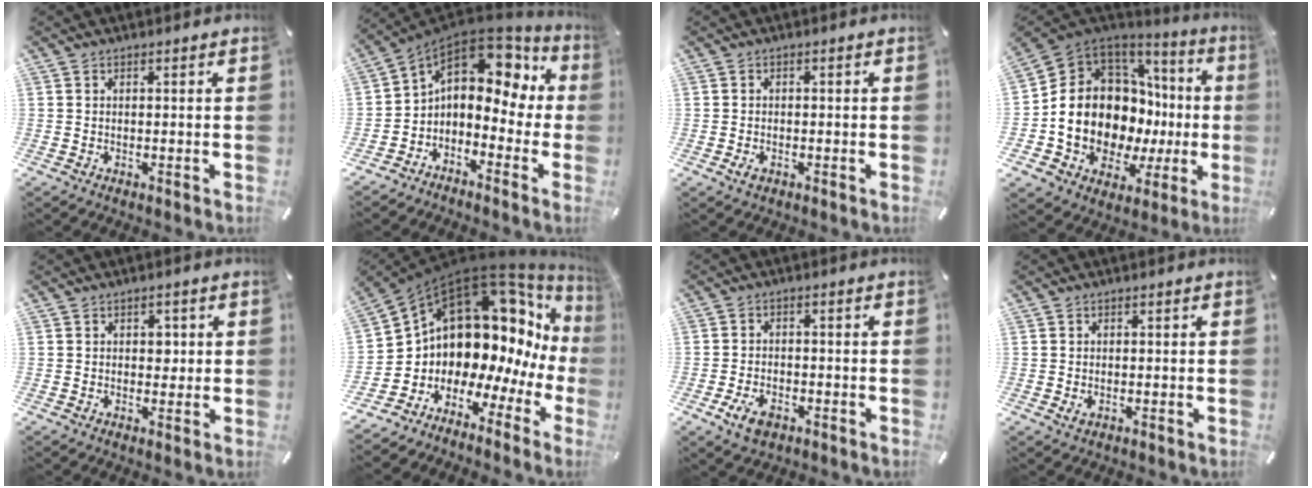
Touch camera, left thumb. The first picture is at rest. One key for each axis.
{"total": 9.5, "fx": 3.4, "fy": 6.8, "fz": 5.8, "tx": -0.101, "ty": -0.038, "tz": 0.056}
{"total": 1.8, "fx": -0.8, "fy": 1.1, "fz": 1.2, "tx": -0.022, "ty": 0.003, "tz": -0.015}
{"total": 18.1, "fx": 0.3, "fy": 14.0, "fz": 11.4, "tx": -0.211, "ty": -0.047, "tz": 0.023}
{"total": 2.6, "fx": 0.3, "fy": 2.1, "fz": 1.5, "tx": -0.008, "ty": -0.003, "tz": -0.004}
{"total": 14.6, "fx": 7.2, "fy": 9.7, "fz": 8.2, "tx": -0.135, "ty": -0.094, "tz": 0.135}
{"total": 5.3, "fx": -2.8, "fy": 3.3, "fz": 3.1, "tx": -0.066, "ty": 0.013, "tz": -0.053}
{"total": 1.2, "fx": -0.2, "fy": 0.8, "fz": 0.8, "tx": -0.014, "ty": 0.002, "tz": -0.005}